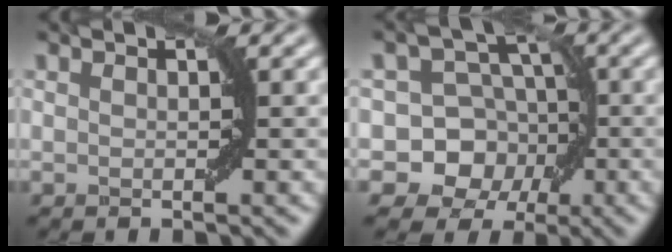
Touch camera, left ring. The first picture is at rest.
{"total": 8.5, "force": [-2.5, 7.8, 2.4], "torque": [-0.021, 0.020, -0.064]}